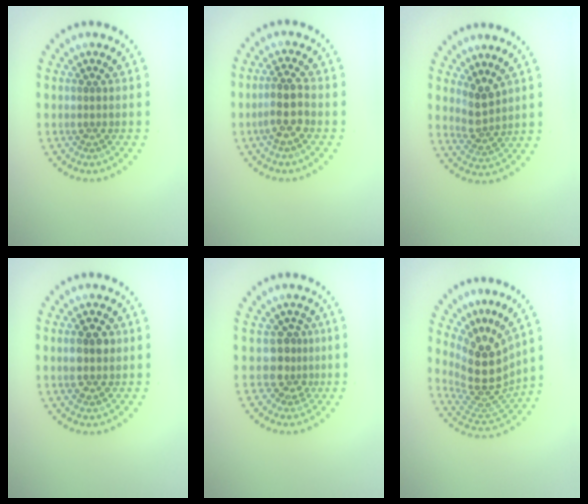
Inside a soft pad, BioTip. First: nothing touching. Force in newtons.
{"total": 2.7, "press": 2.4, "slide": 1.1}
{"total": 2.6, "press": 2.0, "slide": 1.6}
{"total": 2.7, "press": 2.7, "slide": 0.2}
{"total": 2.5, "press": 1.9, "slide": 1.6}
{"total": 5.3, "press": 3.9, "slide": 3.6}